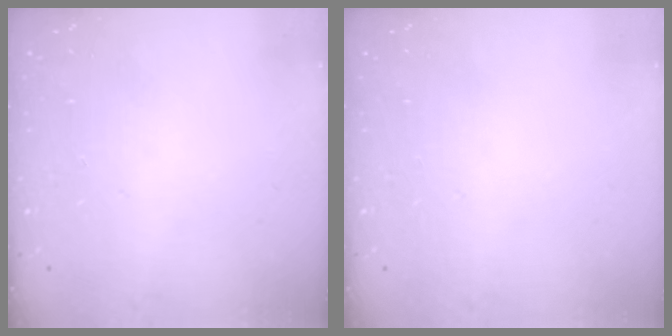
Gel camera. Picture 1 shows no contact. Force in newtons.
{"total": 0.0}